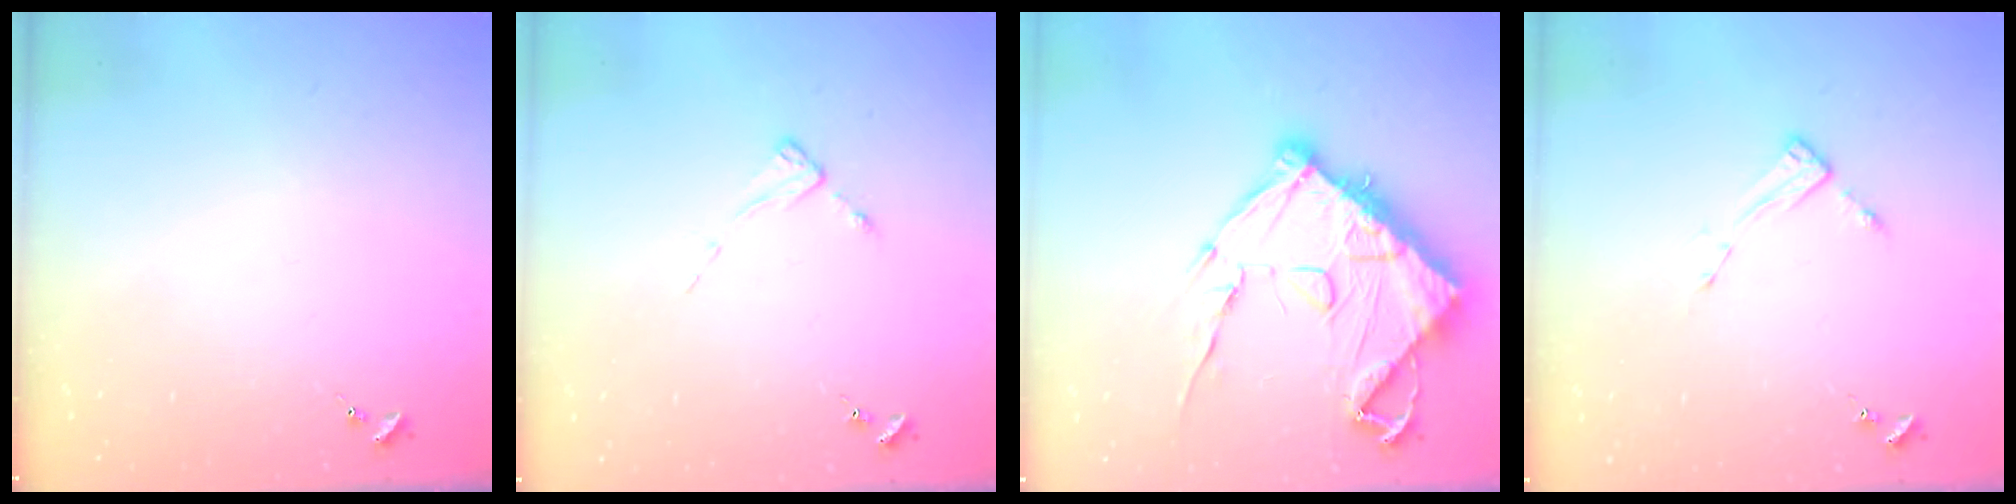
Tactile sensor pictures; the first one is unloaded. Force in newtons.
{"total": 2.1, "press": 2.0, "slide": 0.4}
{"total": 20.9, "press": 20.8, "slide": 2.3}
{"total": 2.6, "press": 2.6, "slide": 0.4}